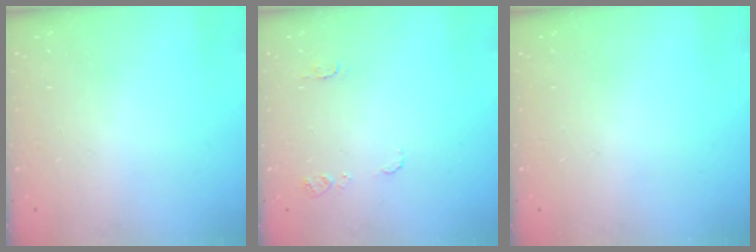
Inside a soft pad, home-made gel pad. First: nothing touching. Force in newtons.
{"total": 7.1, "press": 7.0, "slide": 0.7}
{"total": 0.0}